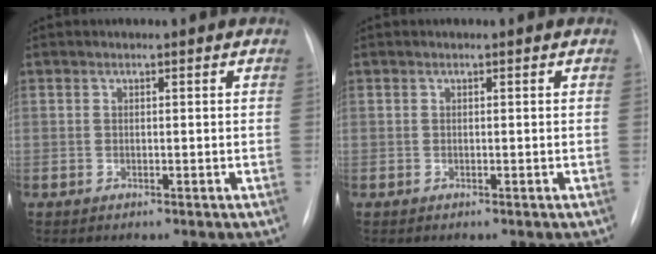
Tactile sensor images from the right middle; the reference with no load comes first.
{"total": 0.0}